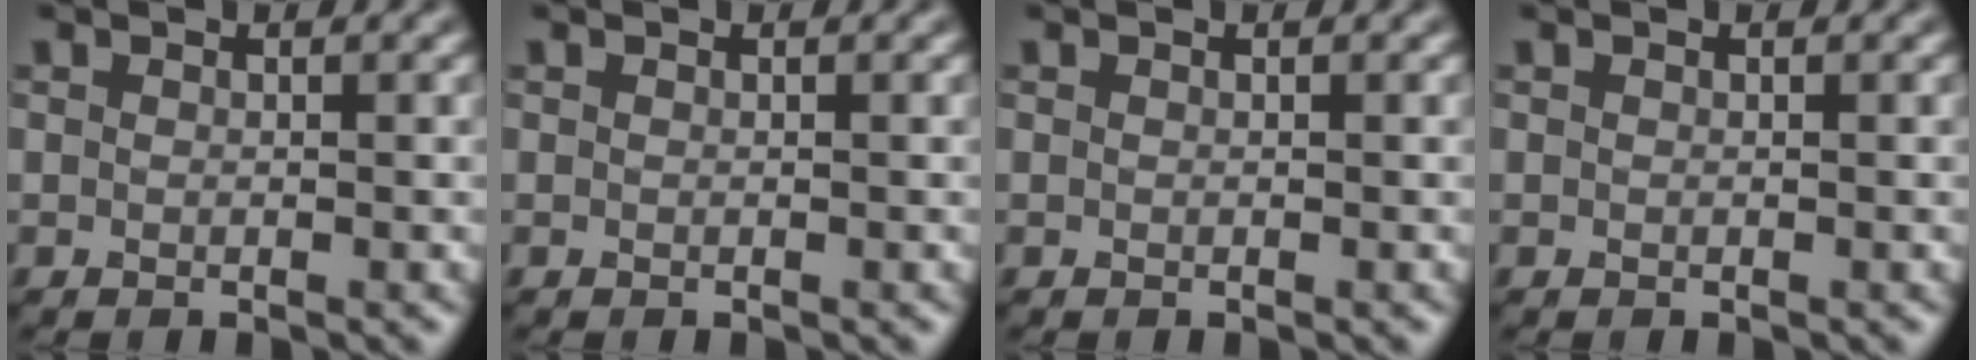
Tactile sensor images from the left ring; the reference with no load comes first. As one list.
[{"total": 0.0}, {"total": 0.0}, {"total": 0.0}]